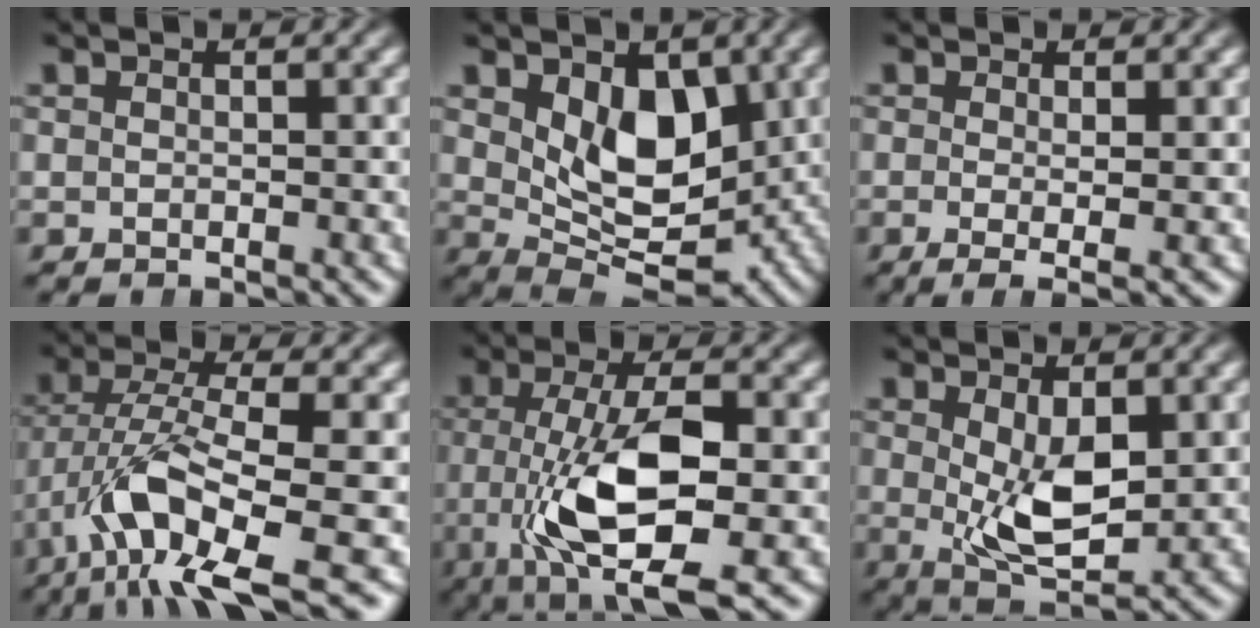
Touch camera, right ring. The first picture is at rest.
{"total": 7.7, "force": [0.9, 4.6, 6.2], "torque": [-0.109, -0.036, 0.028]}
{"total": 2.9, "force": [-1.4, 0.7, 2.4], "torque": [-0.054, -0.023, -0.014]}
{"total": 8.5, "force": [-3.0, 3.3, 7.3], "torque": [-0.153, -0.037, -0.028]}
{"total": 8.8, "force": [-1.4, 3.6, 8.0], "torque": [-0.160, -0.031, -0.008]}
{"total": 5.9, "force": [-0.2, 3.0, 5.1], "torque": [-0.090, -0.027, 0.008]}